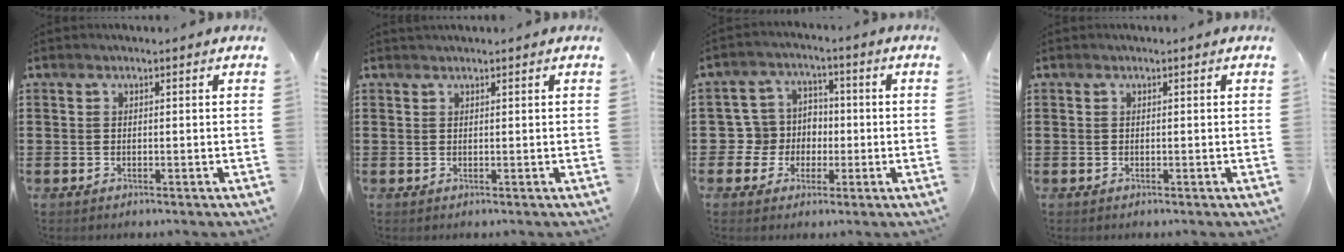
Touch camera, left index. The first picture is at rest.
{"total": 0.5, "force": [0.5, 0.0, 0.1], "torque": [-0.004, -0.001, 0.011]}
{"total": 6.4, "force": [-0.7, 6.2, 1.2], "torque": [-0.056, 0.011, -0.013]}
{"total": 0.0}